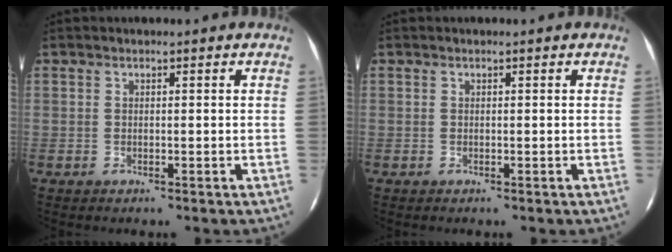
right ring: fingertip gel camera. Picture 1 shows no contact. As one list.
[{"total": 0.0}]